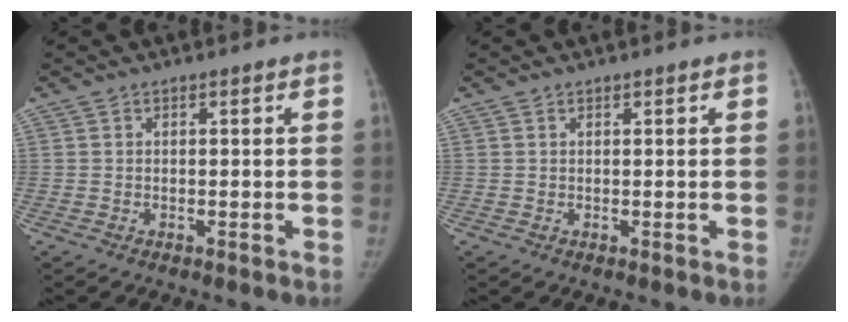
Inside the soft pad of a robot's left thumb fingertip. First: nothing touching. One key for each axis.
{"total": 0.0}